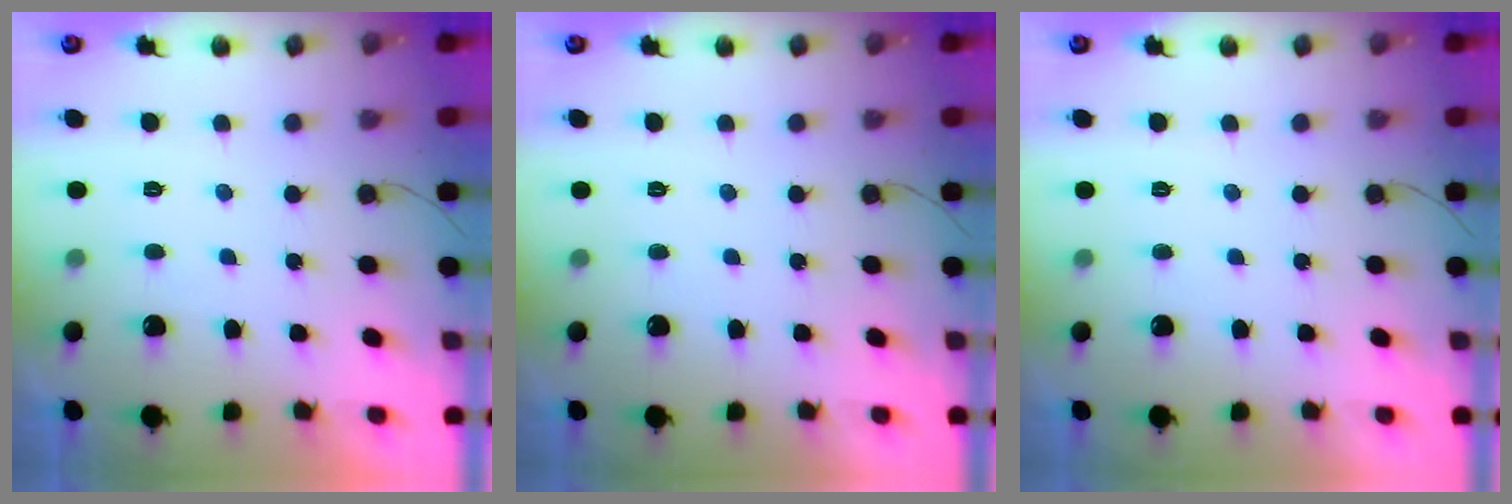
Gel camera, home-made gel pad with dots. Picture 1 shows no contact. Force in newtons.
{"total": 0.0}
{"total": 0.0}